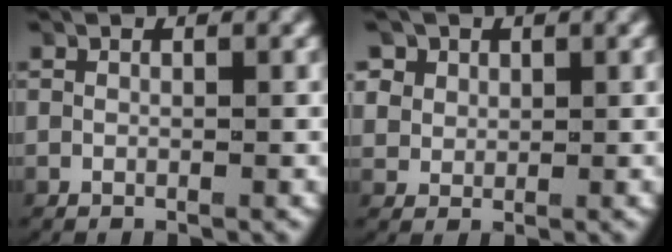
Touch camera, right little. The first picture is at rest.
{"total": 2.9, "force": [1.3, 2.4, 1.1], "torque": [-0.030, -0.004, 0.028]}